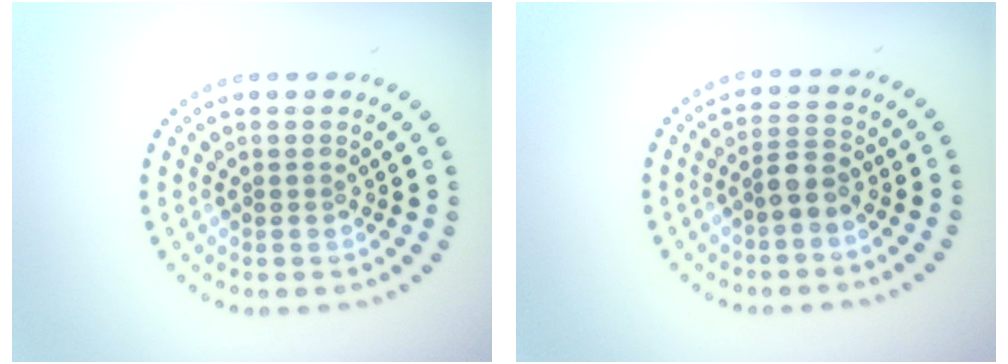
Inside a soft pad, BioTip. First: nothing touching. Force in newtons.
{"total": 2.2, "press": 1.9, "slide": 1.1}